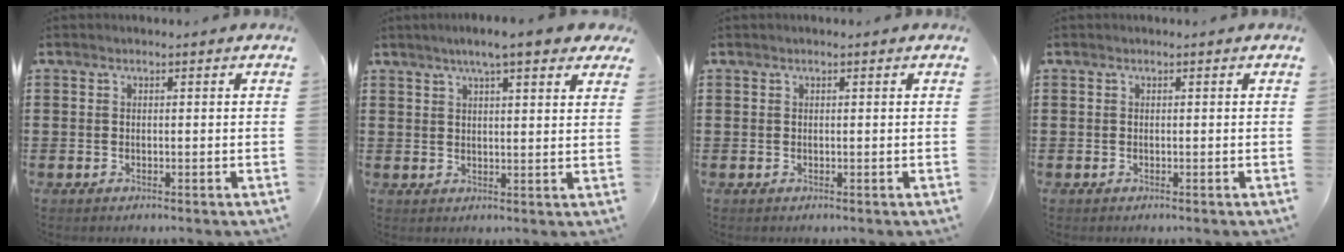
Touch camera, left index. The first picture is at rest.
{"total": 5.5, "force": [4.3, 0.4, 3.5], "torque": [-0.070, -0.002, 0.073]}
{"total": 0.0}
{"total": 0.0}